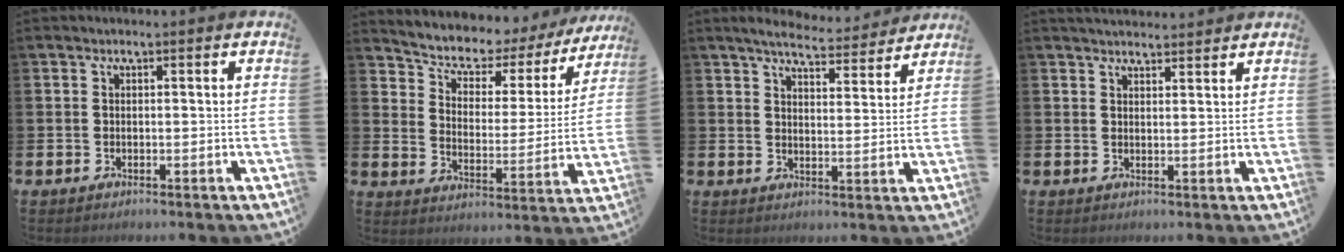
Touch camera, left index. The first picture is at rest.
{"total": 6.0, "force": [5.3, 2.3, 1.3], "torque": [-0.059, -0.041, 0.086]}
{"total": 5.9, "force": [5.6, 0.9, 1.4], "torque": [-0.032, -0.036, 0.096]}
{"total": 2.8, "force": [2.8, 0.5, 0.2], "torque": [0.004, -0.017, 0.048]}